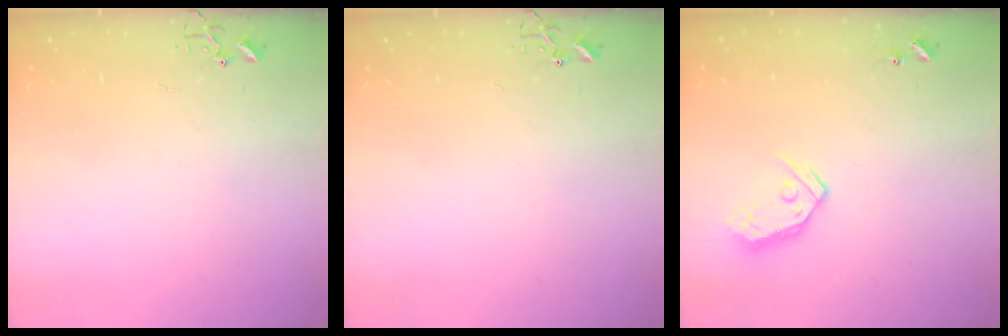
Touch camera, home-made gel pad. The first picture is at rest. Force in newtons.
{"total": 0.0}
{"total": 9.9, "press": 9.9, "slide": 0.8}